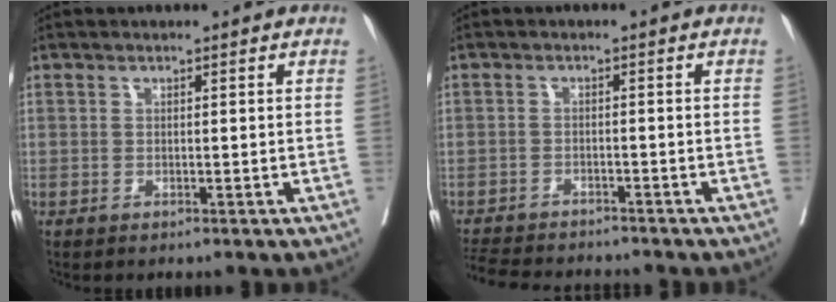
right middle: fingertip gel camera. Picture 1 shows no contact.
{"total": 10.0, "force": [-9.3, 1.8, 3.2], "torque": [-0.056, -0.007, -0.139]}